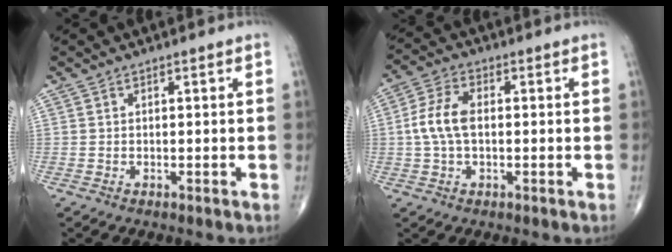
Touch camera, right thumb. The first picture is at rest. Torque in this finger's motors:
{"motor_torque": [0.21, 0.15, 0.75, 0.26, 0.10]}